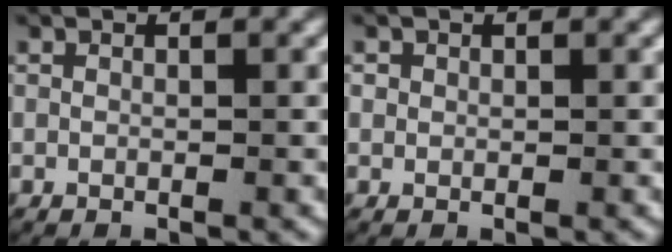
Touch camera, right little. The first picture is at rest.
{"total": 1.3, "force": [0.1, 1.2, 0.3], "torque": [-0.009, 0.004, -0.002]}